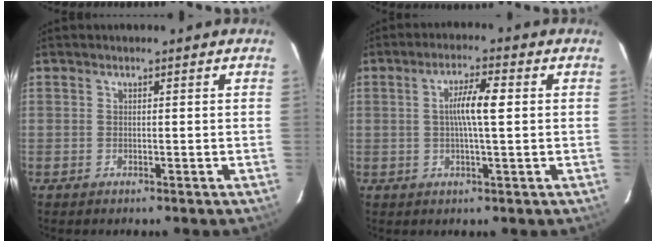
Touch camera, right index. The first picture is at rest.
{"total": 5.5, "force": [0.5, 0.3, 5.5], "torque": [-0.101, 0.006, 0.008]}